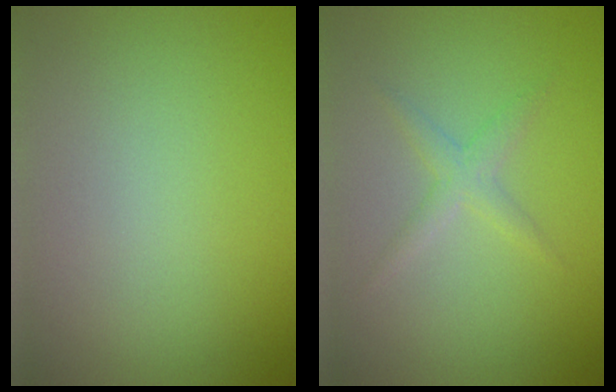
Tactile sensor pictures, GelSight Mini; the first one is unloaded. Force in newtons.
{"total": 1.6, "press": 1.6, "slide": 0.0}